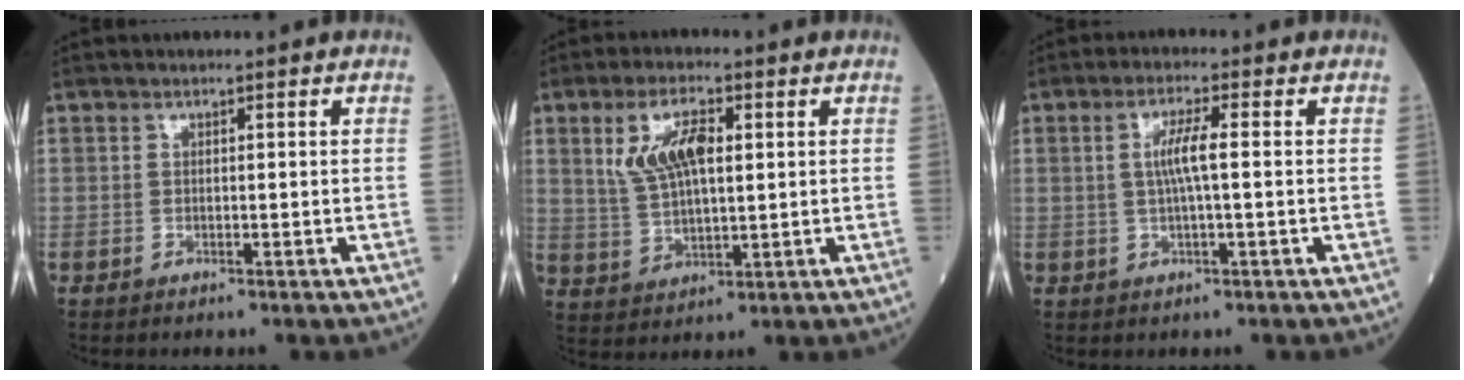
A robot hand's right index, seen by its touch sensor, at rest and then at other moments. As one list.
[{"total": 8.2, "force": [2.6, 2.9, 7.2], "torque": [-0.155, 0.013, 0.057]}, {"total": 4.3, "force": [0.4, 0.0, 4.2], "torque": [-0.084, 0.005, 0.010]}]